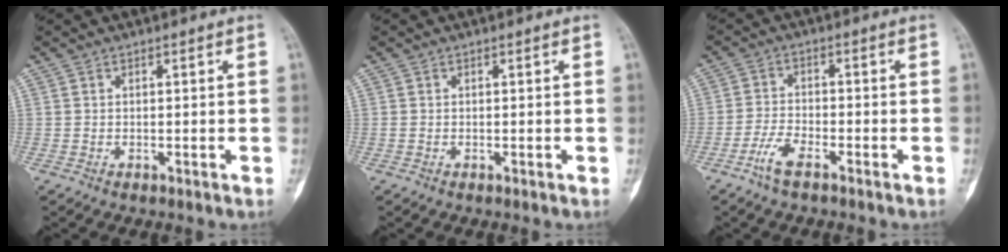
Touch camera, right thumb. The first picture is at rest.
{"total": 0.0}
{"total": 4.7, "force": [-3.2, 1.4, 3.2], "torque": [-0.072, 0.016, -0.064]}